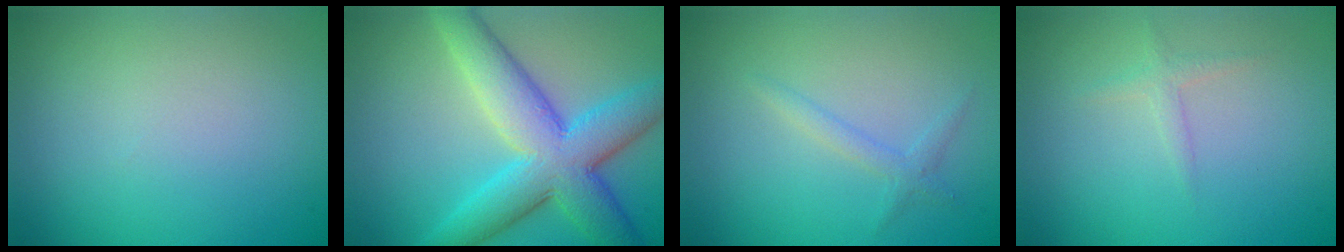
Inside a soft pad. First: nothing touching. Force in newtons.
{"total": 9.5, "press": 9.5, "slide": 0.2}
{"total": 1.3, "press": 1.3, "slide": 0.1}
{"total": 1.1, "press": 1.1, "slide": 0.1}